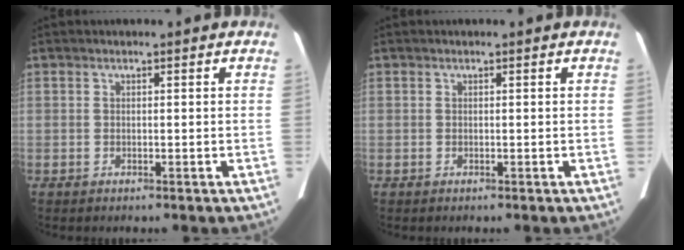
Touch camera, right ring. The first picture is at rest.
{"total": 0.0}